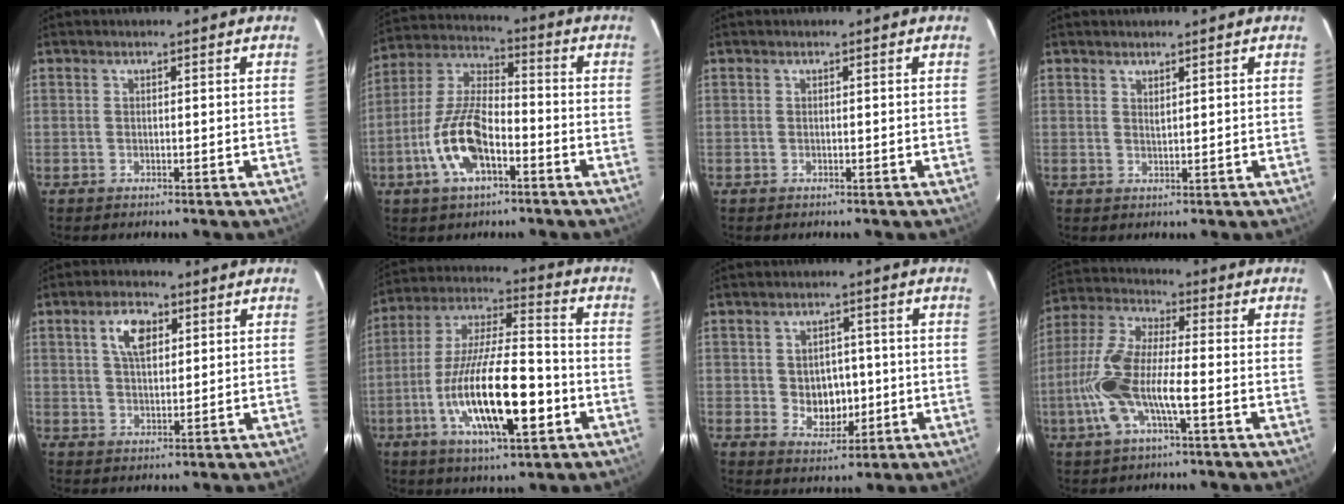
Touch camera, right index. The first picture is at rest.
{"total": 13.3, "force": [-5.4, 5.7, 10.7], "torque": [-0.229, 0.003, -0.103]}
{"total": 0.0}
{"total": 1.1, "force": [1.0, 0.2, 0.6], "torque": [-0.010, 0.000, 0.018]}
{"total": 6.1, "force": [2.5, 3.1, 4.7], "torque": [-0.083, 0.013, 0.046]}
{"total": 20.0, "force": [-6.4, 5.6, 18.1], "torque": [-0.343, -0.010, -0.109]}
{"total": 6.7, "force": [-0.6, 5.5, 3.8], "torque": [-0.071, 0.003, 0.006]}
{"total": 13.6, "force": [-3.8, 3.8, 12.4], "torque": [-0.272, 0.000, -0.078]}